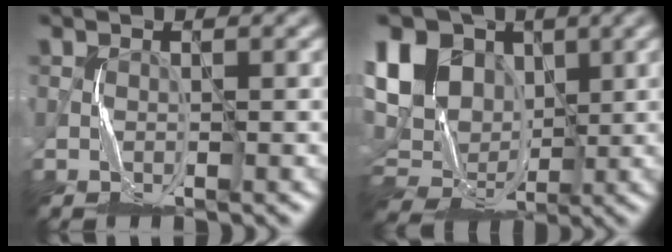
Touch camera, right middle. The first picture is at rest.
{"total": 13.3, "force": [3.5, 10.0, 8.1], "torque": [-0.169, 0.036, 0.040]}